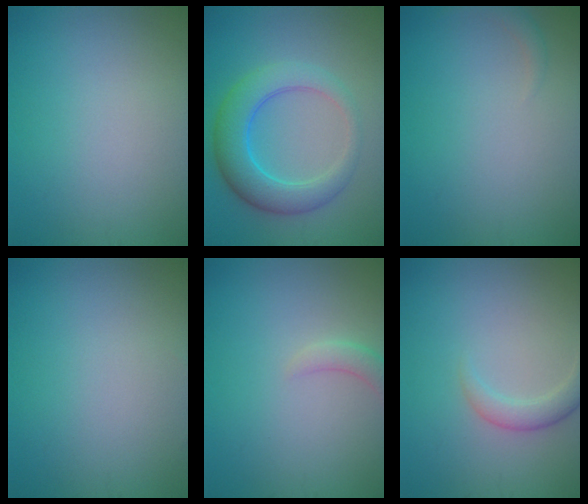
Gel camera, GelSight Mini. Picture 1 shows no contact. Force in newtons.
{"total": 5.7, "press": 5.7, "slide": 0.2}
{"total": 0.9, "press": 0.9, "slide": 0.1}
{"total": 0.0}
{"total": 1.6, "press": 1.5, "slide": 0.2}
{"total": 2.0, "press": 2.0, "slide": 0.1}